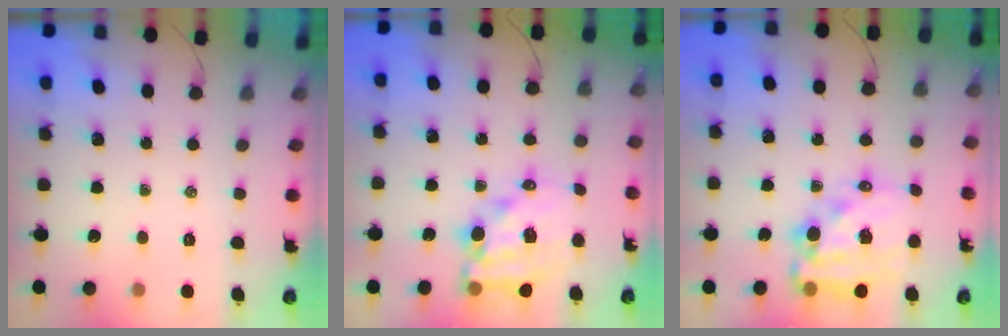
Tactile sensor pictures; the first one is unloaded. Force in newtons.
{"total": 14.5, "press": 14.0, "slide": 3.9}
{"total": 15.7, "press": 15.3, "slide": 3.6}